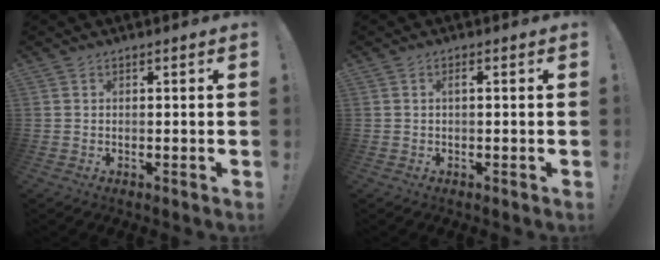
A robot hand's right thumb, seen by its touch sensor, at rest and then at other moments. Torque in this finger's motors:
{"motor_torque": [0.42, 0.35, 0.27, -0.02, 0.00]}